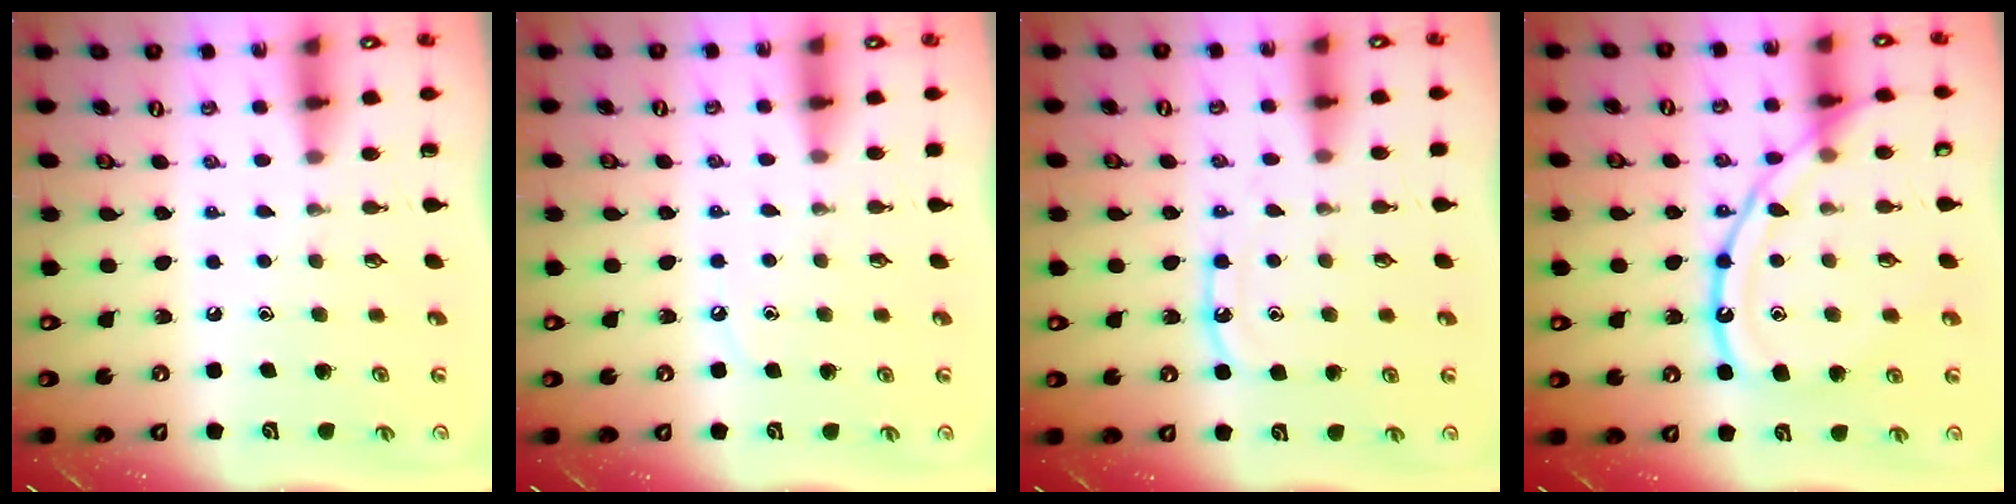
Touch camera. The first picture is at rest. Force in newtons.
{"total": 3.6, "press": 3.5, "slide": 0.6}
{"total": 8.1, "press": 8.1, "slide": 0.7}
{"total": 16.3, "press": 16.3, "slide": 1.5}